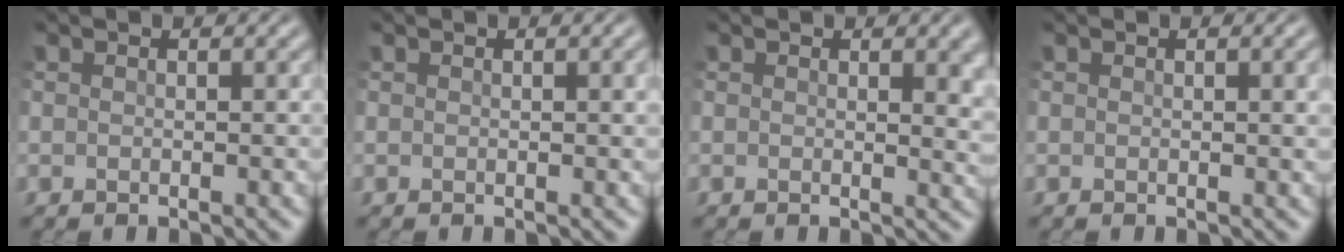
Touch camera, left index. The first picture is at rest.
{"total": 1.5, "force": [0.3, 0.4, 1.4], "torque": [-0.014, 0.004, 0.003]}
{"total": 3.2, "force": [1.0, 1.1, 2.8], "torque": [-0.022, 0.001, 0.012]}
{"total": 1.9, "force": [0.4, 0.5, 1.8], "torque": [-0.016, 0.005, 0.004]}